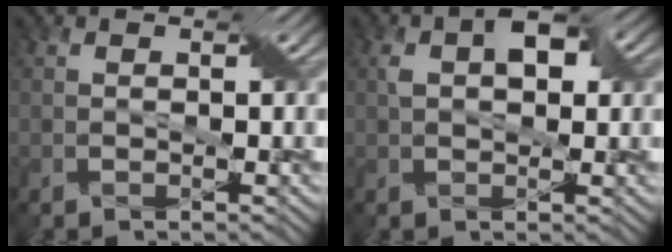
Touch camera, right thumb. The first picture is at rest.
{"total": 5.3, "force": [1.4, 2.9, 4.3], "torque": [-0.076, 0.008, 0.019]}